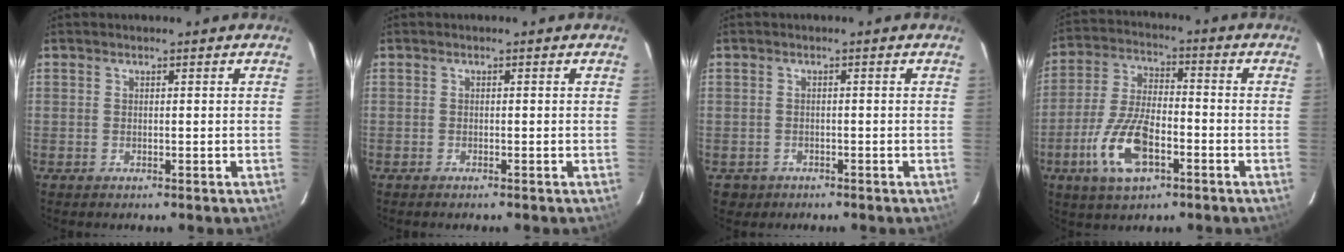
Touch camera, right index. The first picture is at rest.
{"total": 1.0, "force": [-0.8, 0.0, 0.5], "torque": [-0.011, -0.002, -0.010]}
{"total": 2.4, "force": [-1.2, 2.0, -0.1], "torque": [-0.002, 0.008, -0.020]}
{"total": 11.4, "force": [-4.9, 4.3, 9.4], "torque": [-0.204, 0.000, -0.090]}